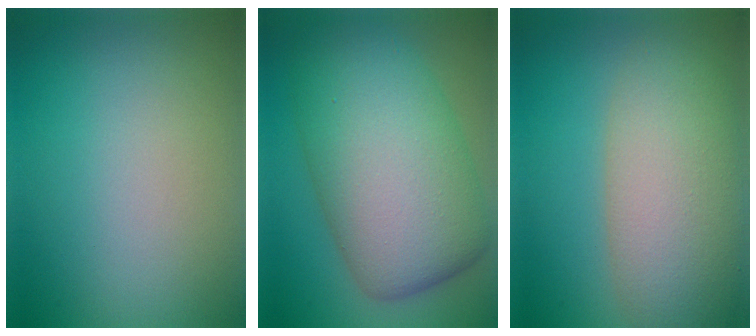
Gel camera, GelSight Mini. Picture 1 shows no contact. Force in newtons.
{"total": 12.4, "press": 12.4, "slide": 0.4}
{"total": 8.7, "press": 8.7, "slide": 0.7}